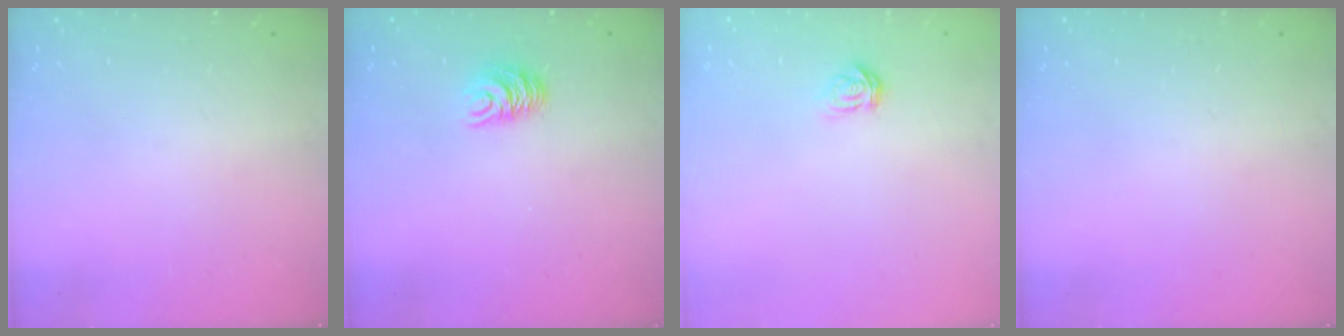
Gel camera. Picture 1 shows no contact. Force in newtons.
{"total": 7.3, "press": 7.3, "slide": 0.4}
{"total": 3.5, "press": 3.5, "slide": 0.3}
{"total": 0.0}